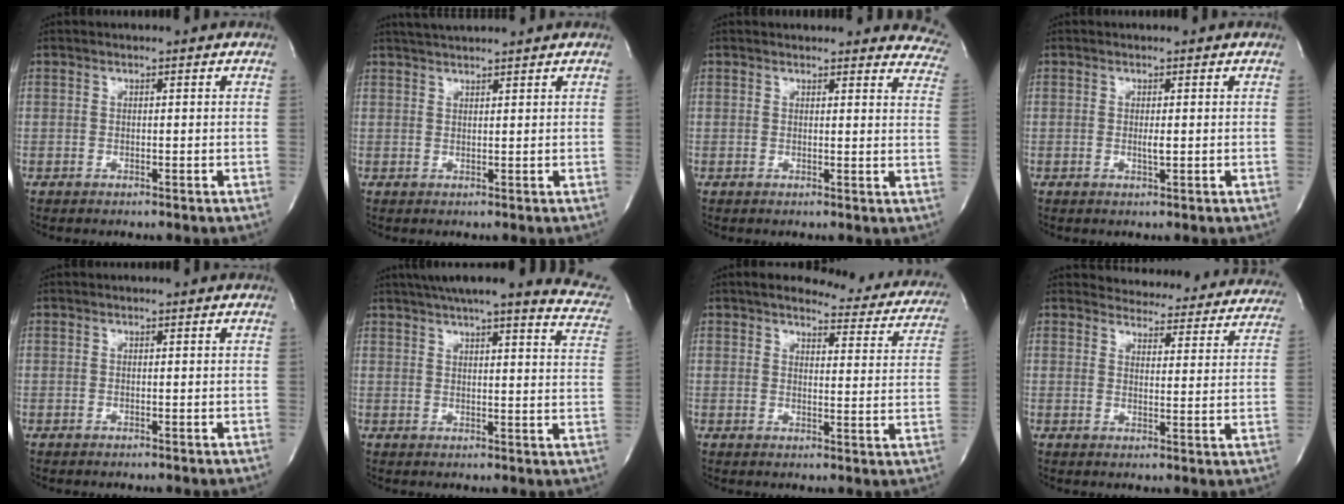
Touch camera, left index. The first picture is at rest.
{"total": 4.6, "force": [4.3, -0.4, 1.5], "torque": [-0.026, 0.025, 0.071]}
{"total": 15.1, "force": [14.2, 3.9, 3.1], "torque": [0.001, -0.045, 0.124]}
{"total": 0.9, "force": [0.0, 0.0, 0.9], "torque": [-0.023, -0.005, 0.001]}
{"total": 0.0}
{"total": 20.4, "force": [18.0, 2.2, 9.5], "torque": [-0.122, -0.035, 0.201]}
{"total": 15.1, "force": [13.6, 4.1, 5.0], "torque": [-0.029, -0.033, 0.134]}
{"total": 19.8, "force": [18.8, 5.2, 3.2], "torque": [-0.021, -0.049, 0.201]}